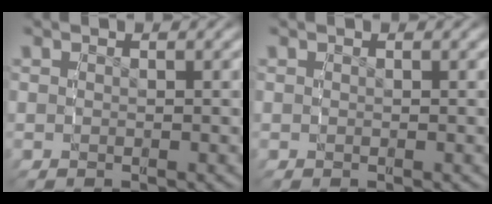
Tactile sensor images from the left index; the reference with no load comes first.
{"total": 0.0}